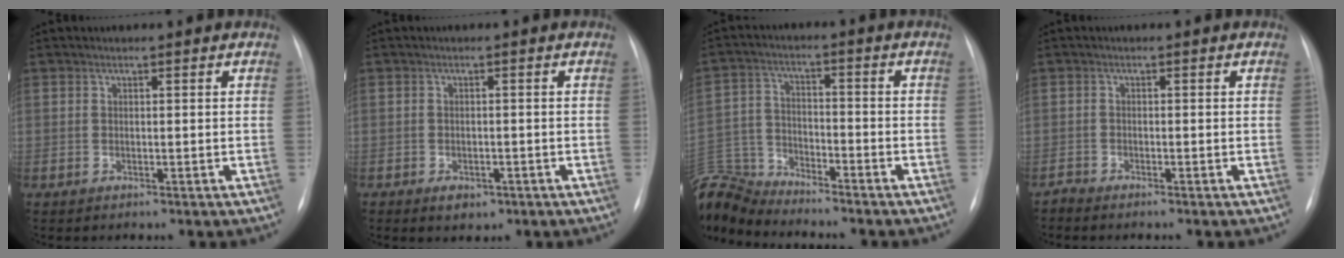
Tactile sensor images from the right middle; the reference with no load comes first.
{"total": 2.5, "force": [-1.4, 1.7, 1.3], "torque": [-0.013, 0.002, -0.008]}
{"total": 12.9, "force": [-12.5, 1.9, 2.5], "torque": [-0.065, 0.020, -0.237]}
{"total": 1.1, "force": [-1.1, -0.1, 0.0], "torque": [-0.001, -0.004, -0.020]}